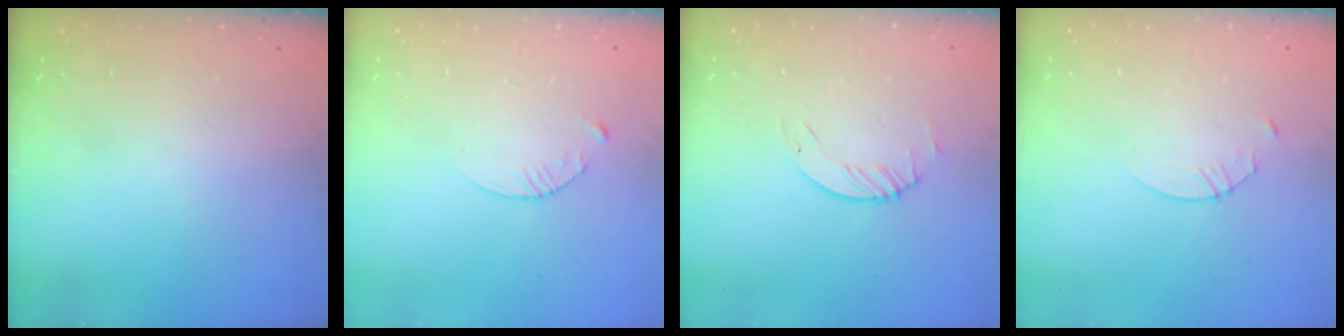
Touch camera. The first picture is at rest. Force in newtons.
{"total": 3.6, "press": 3.5, "slide": 0.4}
{"total": 1.6, "press": 1.6, "slide": 0.2}
{"total": 2.9, "press": 2.9, "slide": 0.4}